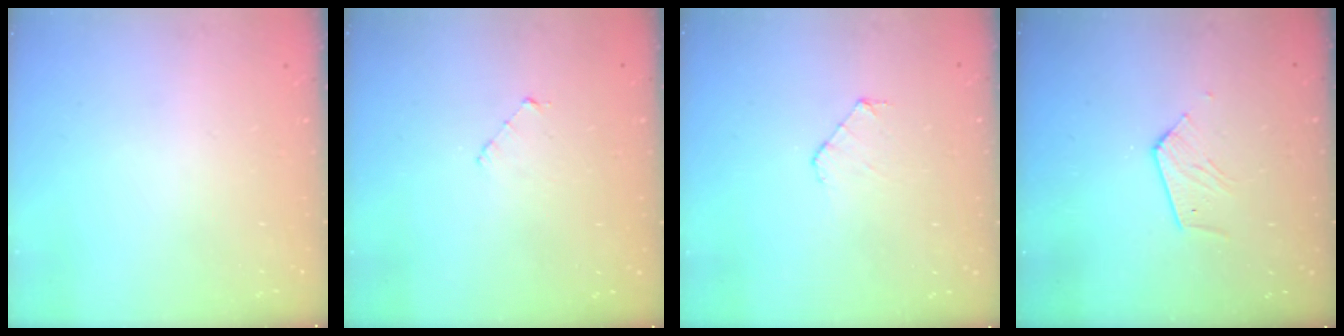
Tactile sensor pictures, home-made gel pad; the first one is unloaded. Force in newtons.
{"total": 2.9, "press": 2.9, "slide": 0.2}
{"total": 4.3, "press": 4.3, "slide": 0.4}
{"total": 5.3, "press": 5.3, "slide": 0.5}